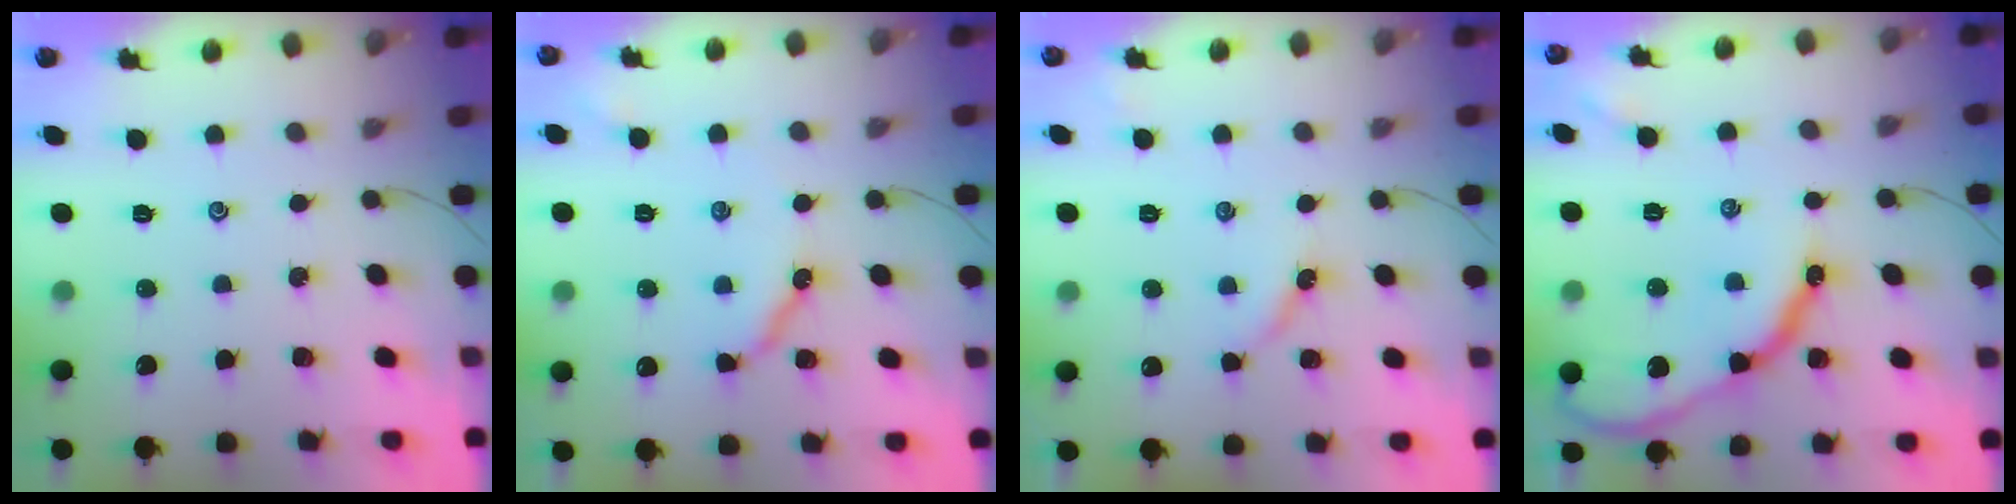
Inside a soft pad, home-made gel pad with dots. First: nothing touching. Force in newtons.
{"total": 7.4, "press": 7.3, "slide": 0.7}
{"total": 2.8, "press": 2.8, "slide": 0.4}
{"total": 12.4, "press": 12.4, "slide": 0.6}